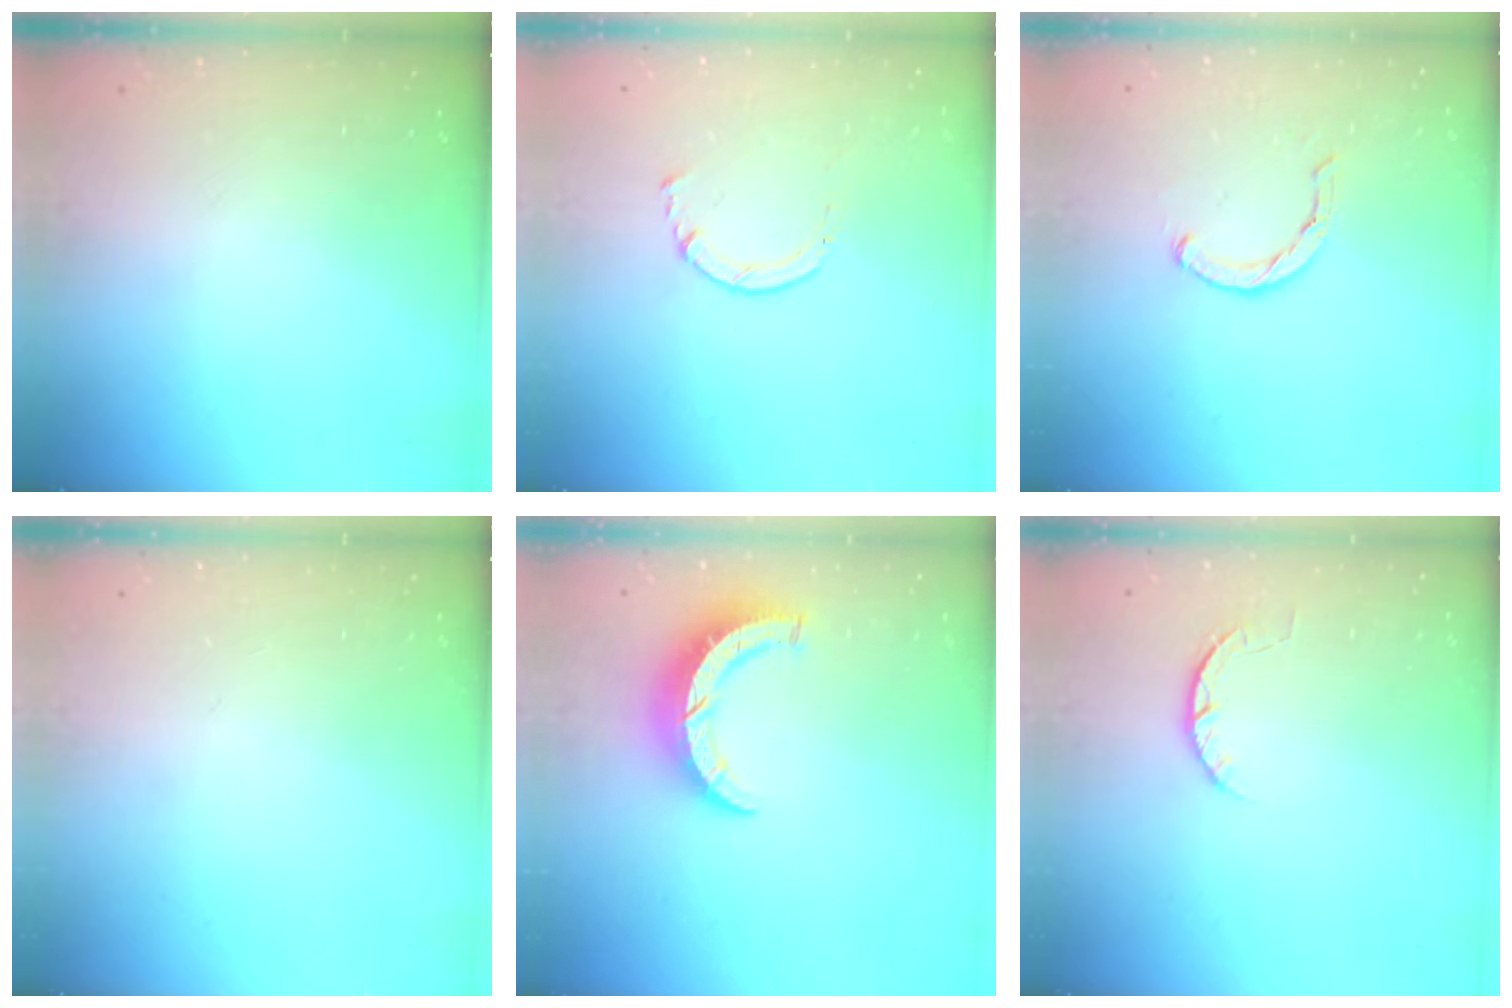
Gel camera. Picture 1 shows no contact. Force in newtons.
{"total": 2.0, "press": 1.9, "slide": 0.3}
{"total": 1.4, "press": 1.3, "slide": 0.3}
{"total": 0.0}
{"total": 8.0, "press": 8.0, "slide": 0.4}
{"total": 4.5, "press": 4.5, "slide": 0.7}